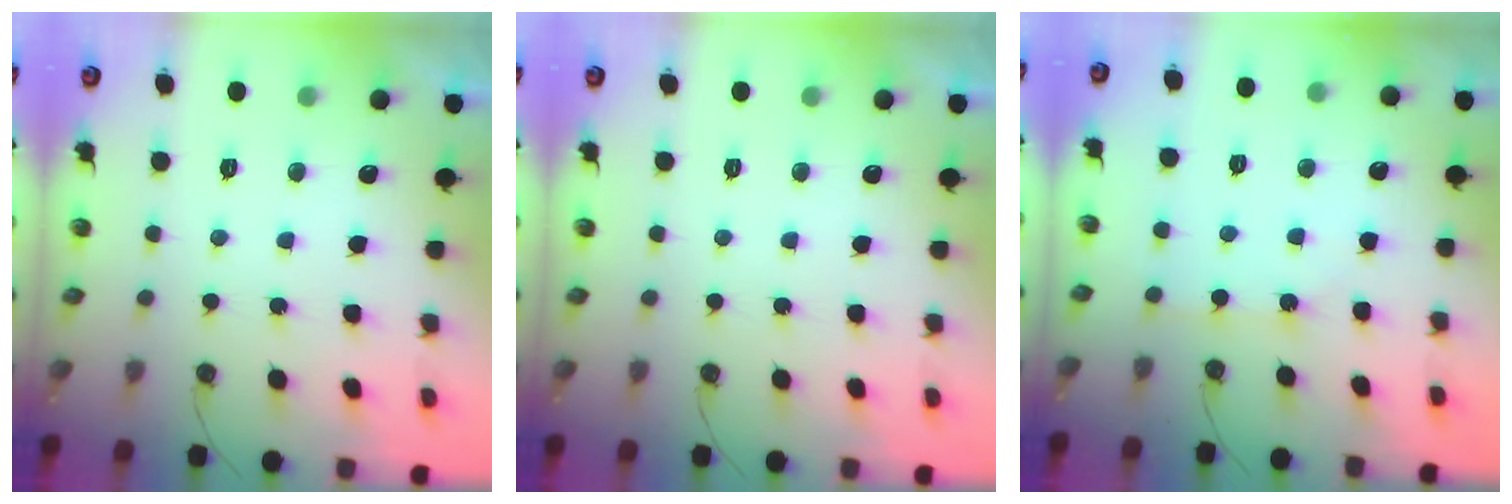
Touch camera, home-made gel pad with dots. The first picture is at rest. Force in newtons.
{"total": 0.0}
{"total": 2.4, "press": 2.4, "slide": 0.3}